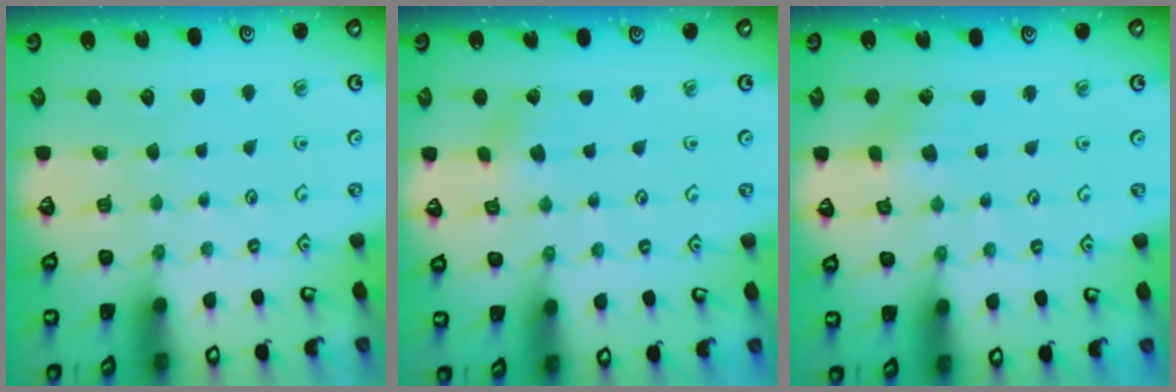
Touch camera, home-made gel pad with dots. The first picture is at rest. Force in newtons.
{"total": 1.9, "press": 1.9, "slide": 0.2}
{"total": 2.8, "press": 2.8, "slide": 0.1}